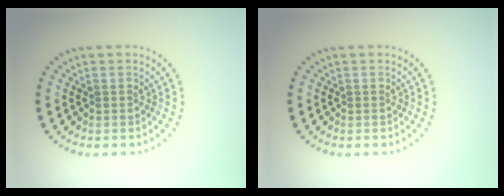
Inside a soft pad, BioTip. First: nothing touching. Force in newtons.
{"total": 0.0}